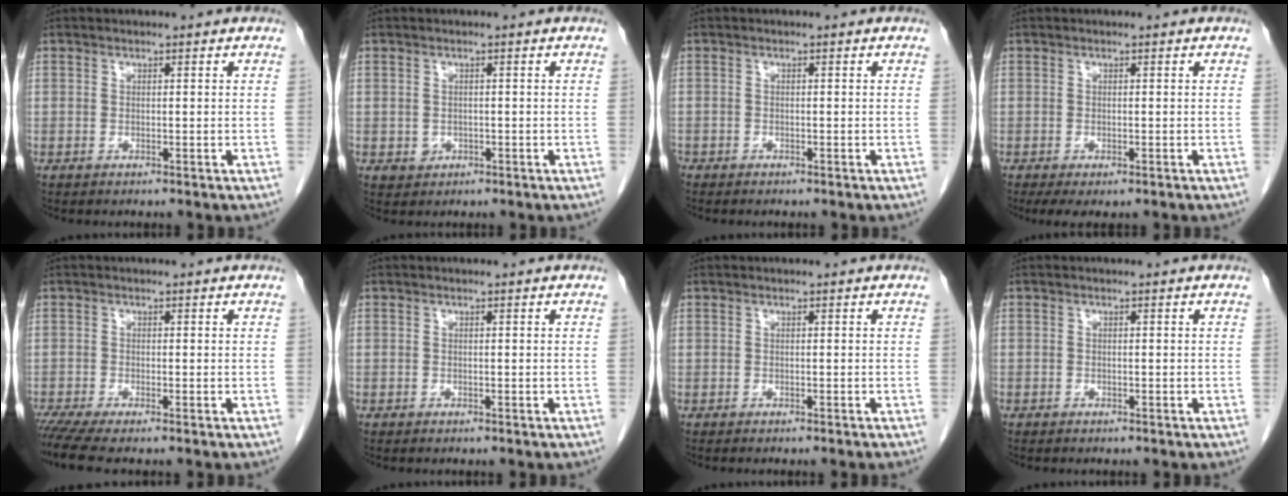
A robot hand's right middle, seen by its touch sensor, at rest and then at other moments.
{"total": 2.1, "force": [-0.6, 1.9, 0.6], "torque": [-0.008, 0.003, 0.001]}
{"total": 0.9, "force": [-0.8, 0.4, 0.2], "torque": [-0.004, 0.000, -0.012]}
{"total": 4.0, "force": [-2.8, 1.5, 2.5], "torque": [-0.036, -0.011, -0.041]}
{"total": 4.2, "force": [-3.4, 0.0, 2.5], "torque": [-0.043, -0.011, -0.064]}
{"total": 0.0}
{"total": 2.3, "force": [-2.0, -0.2, 1.0], "torque": [-0.014, 0.003, -0.023]}
{"total": 0.7, "force": [-0.5, 0.4, 0.1], "torque": [-0.004, 0.002, -0.008]}